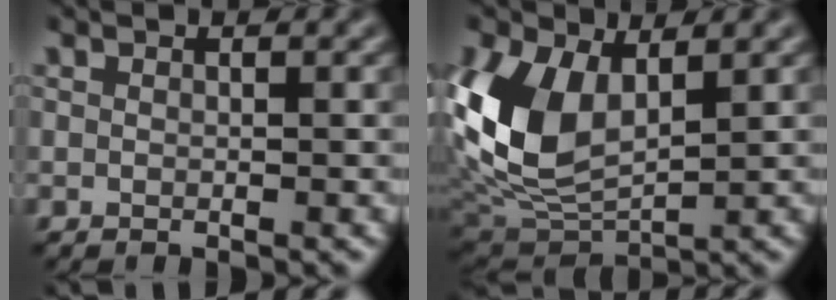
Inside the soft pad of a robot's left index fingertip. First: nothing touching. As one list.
[{"total": 8.3, "force": [1.1, 5.2, 6.4], "torque": [-0.157, -0.010, 0.029]}]